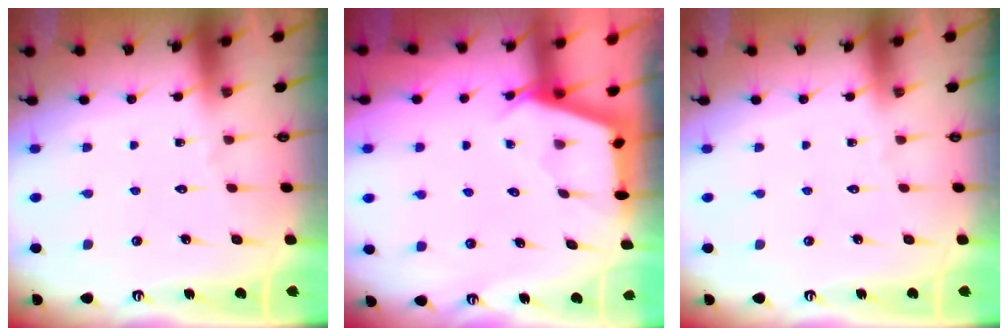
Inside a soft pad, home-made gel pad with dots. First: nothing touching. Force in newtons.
{"total": 2.5, "press": 2.5, "slide": 0.3}
{"total": 0.0}